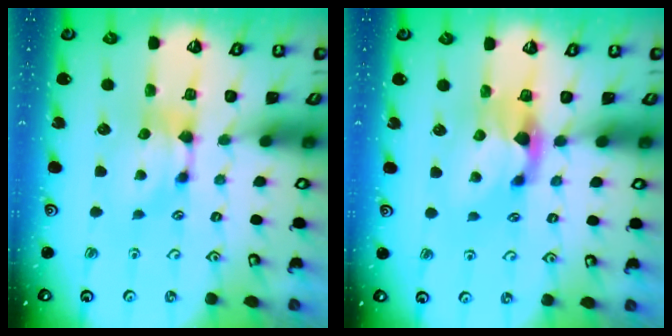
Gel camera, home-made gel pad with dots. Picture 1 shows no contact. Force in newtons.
{"total": 2.1, "press": 1.6, "slide": 1.2}